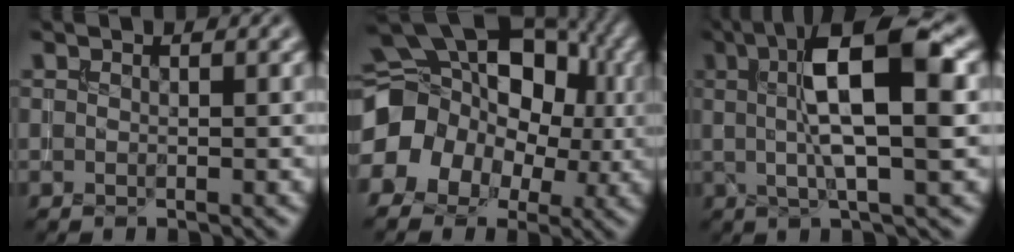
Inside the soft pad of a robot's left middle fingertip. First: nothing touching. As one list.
[{"total": 14.5, "force": [0.0, 11.4, 9.0], "torque": [-0.142, 0.006, -0.021]}, {"total": 9.0, "force": [1.7, 2.0, 8.7], "torque": [-0.142, 0.008, 0.025]}]